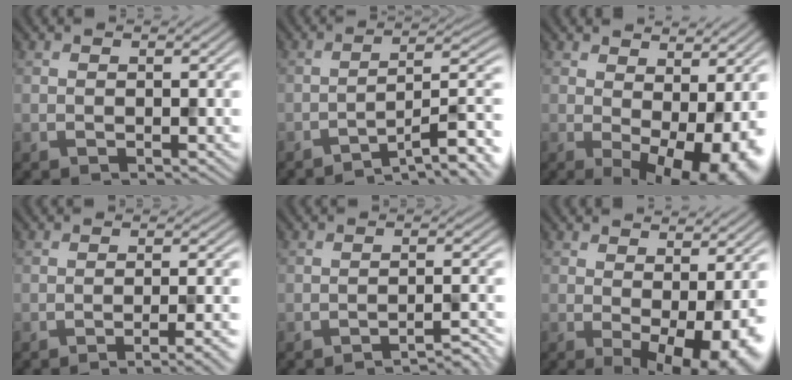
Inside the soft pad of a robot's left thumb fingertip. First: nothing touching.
{"total": 10.4, "force": [-7.0, 2.1, 7.4], "torque": [-0.102, 0.009, -0.106]}
{"total": 9.9, "force": [-0.5, 4.3, 8.9], "torque": [-0.116, -0.012, 0.007]}
{"total": 5.4, "force": [-3.1, 0.9, 4.3], "torque": [-0.058, 0.009, -0.052]}
{"total": 4.0, "force": [-3.3, 0.3, 2.1], "torque": [-0.029, 0.016, -0.056]}
{"total": 8.4, "force": [-1.6, 2.7, 7.8], "torque": [-0.109, -0.014, -0.007]}